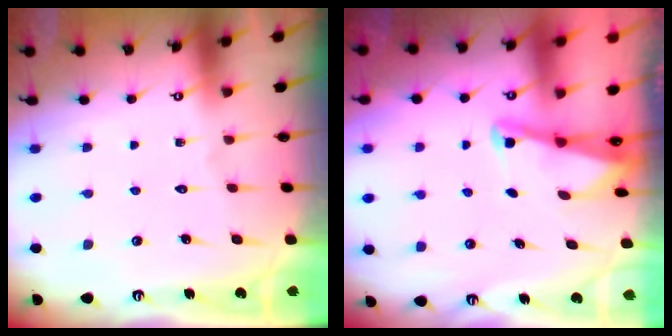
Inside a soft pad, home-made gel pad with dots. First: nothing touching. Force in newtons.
{"total": 2.2, "press": 2.2, "slide": 0.3}